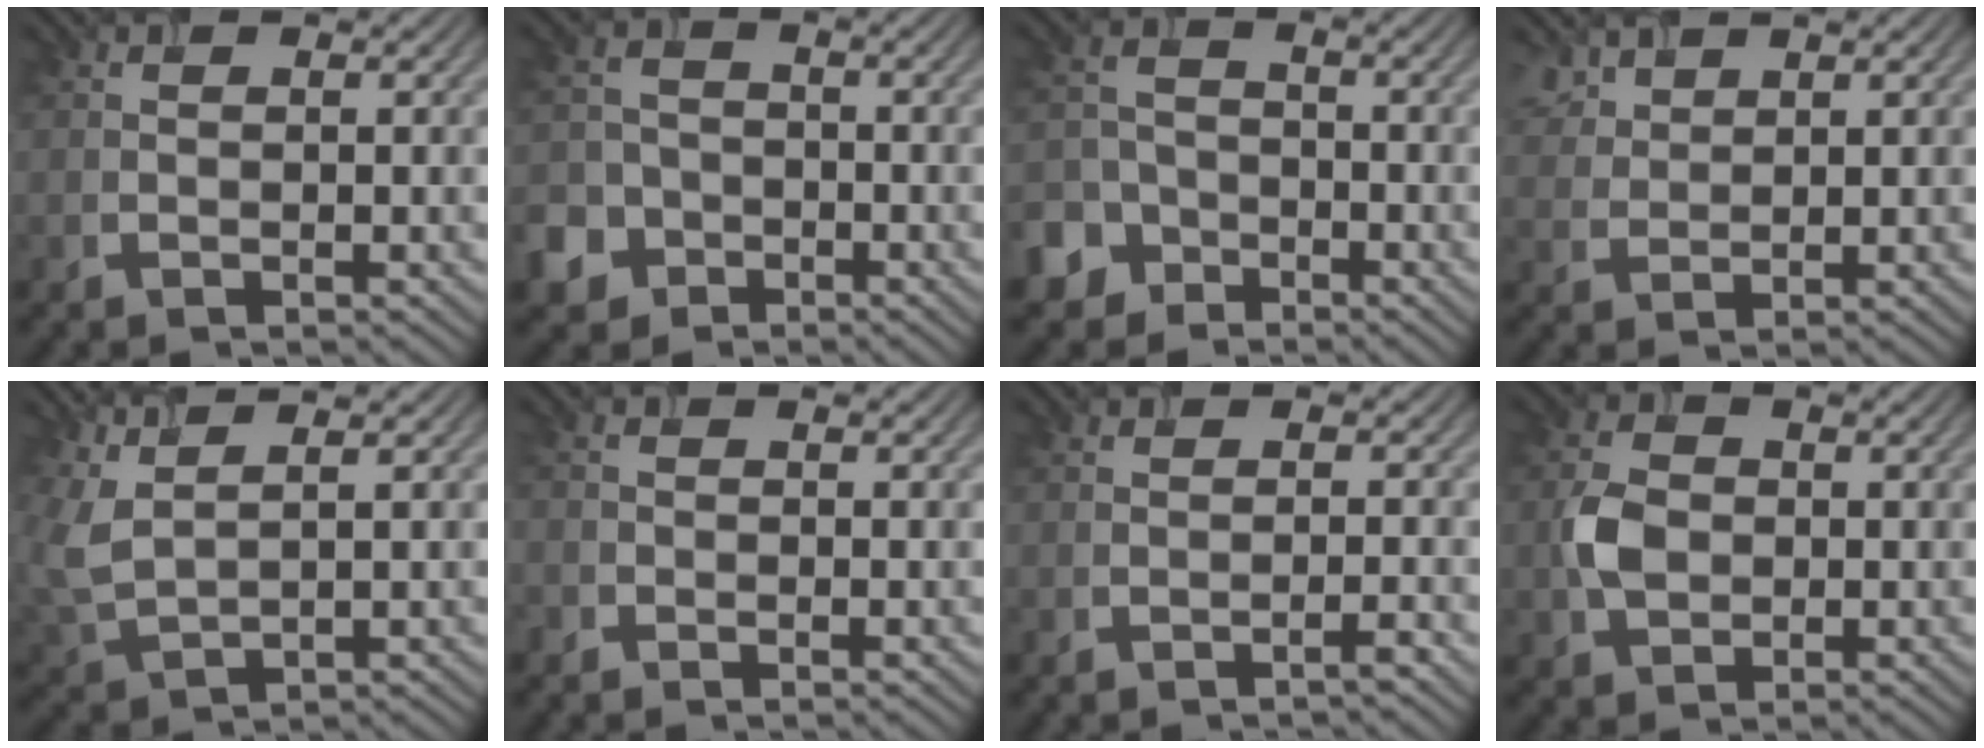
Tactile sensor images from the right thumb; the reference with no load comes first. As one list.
[{"total": 5.6, "force": [-3.2, 4.3, 1.6], "torque": [-0.036, -0.009, -0.073]}, {"total": 5.5, "force": [-3.7, 3.9, 1.2], "torque": [-0.034, -0.004, -0.086]}, {"total": 3.9, "force": [2.8, 2.0, 1.8], "torque": [-0.054, 0.006, 0.064]}, {"total": 5.4, "force": [3.4, 1.7, 3.7], "torque": [-0.115, 0.005, 0.075]}, {"total": 1.1, "force": [-0.9, 0.7, 0.1], "torque": [-0.002, -0.003, -0.021]}, {"total": 1.3, "force": [-1.0, -0.1, 0.8], "torque": [-0.013, 0.006, -0.022]}, {"total": 4.2, "force": [-0.4, 3.2, 2.6], "torque": [-0.065, 0.001, -0.012]}]